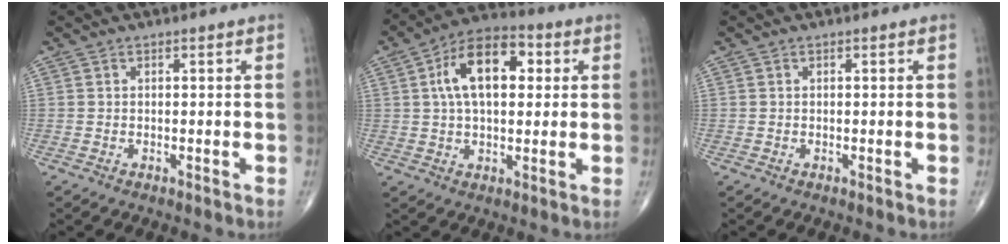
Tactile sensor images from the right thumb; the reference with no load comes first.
{"total": 13.7, "force": [3.0, 7.6, 11.0], "torque": [-0.174, 0.020, 0.044]}
{"total": 0.0}